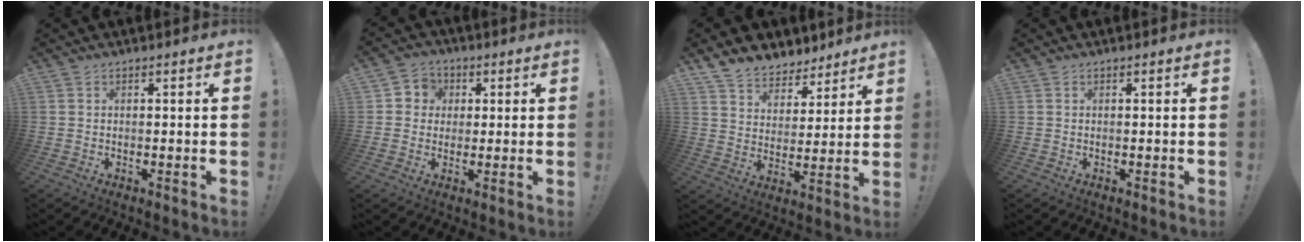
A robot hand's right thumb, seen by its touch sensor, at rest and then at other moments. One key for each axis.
{"total": 5.8, "fx": 0.2, "fy": 5.7, "fz": 1.4, "tx": -0.015, "ty": 0.006, "tz": 0.005}
{"total": 8.4, "fx": 6.9, "fy": 4.6, "fz": 1.2, "tx": -0.025, "ty": -0.058, "tz": 0.134}
{"total": 0.0}